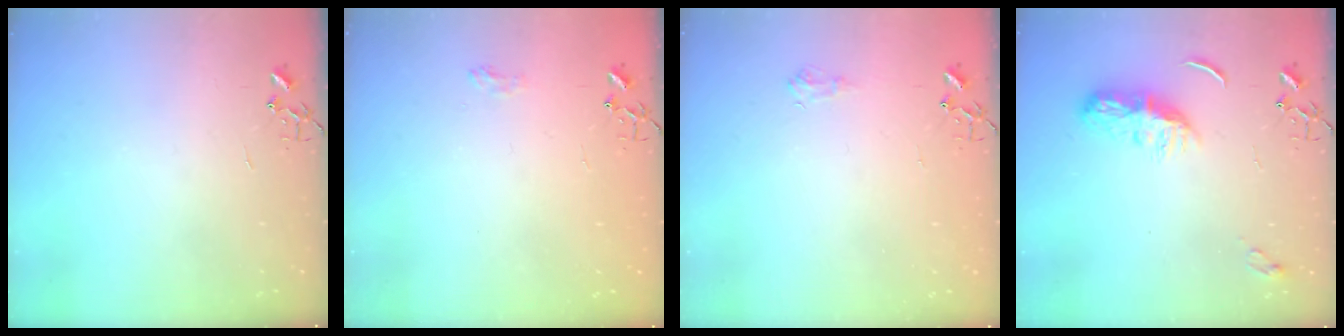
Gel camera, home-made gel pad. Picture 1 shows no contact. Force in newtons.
{"total": 6.3, "press": 6.3, "slide": 0.8}
{"total": 5.8, "press": 5.7, "slide": 0.8}
{"total": 8.2, "press": 8.2, "slide": 0.4}